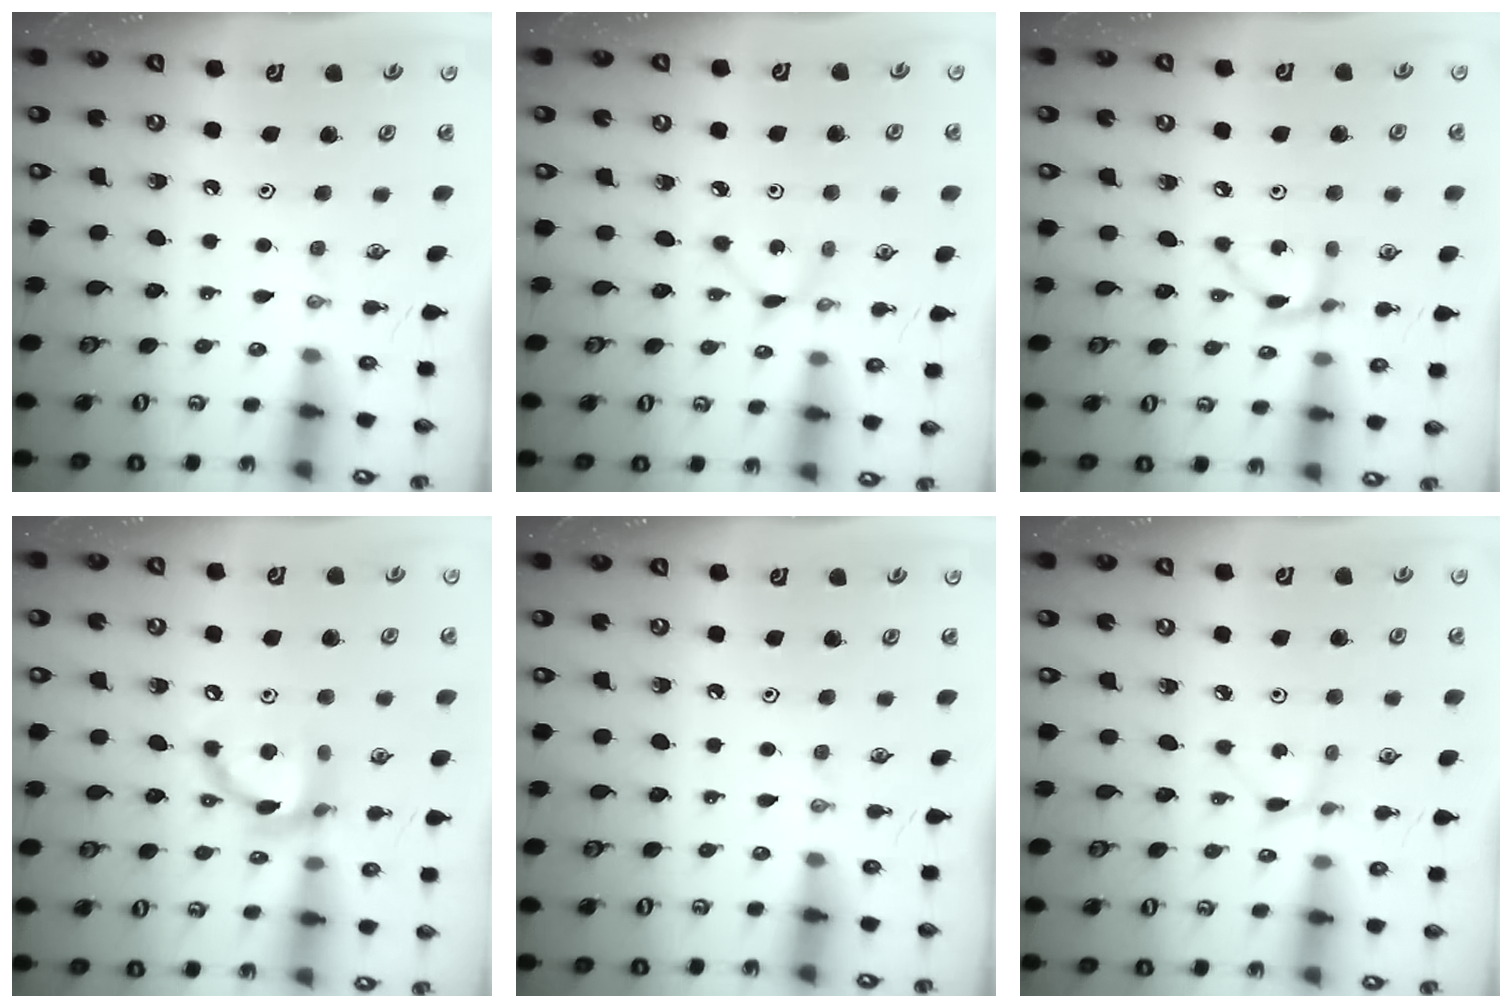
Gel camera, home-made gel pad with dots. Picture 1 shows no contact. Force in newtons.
{"total": 1.8, "press": 1.7, "slide": 0.3}
{"total": 5.2, "press": 5.2, "slide": 0.3}
{"total": 12.0, "press": 12.0, "slide": 0.6}
{"total": 0.0}
{"total": 1.3, "press": 1.3, "slide": 0.2}